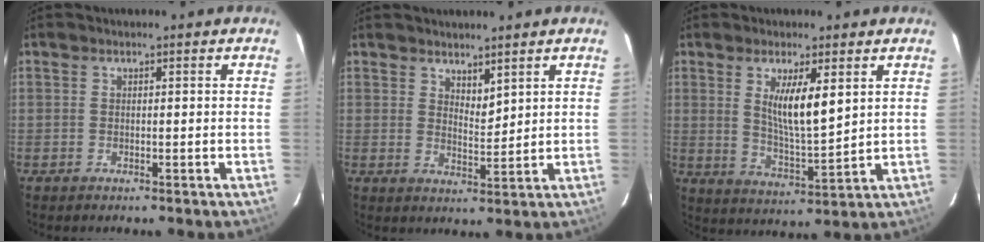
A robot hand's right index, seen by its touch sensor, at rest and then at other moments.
{"total": 3.5, "force": [2.8, 1.2, 1.6], "torque": [-0.023, -0.003, 0.049]}
{"total": 8.8, "force": [3.2, 1.9, 8.0], "torque": [-0.142, -0.013, 0.065]}